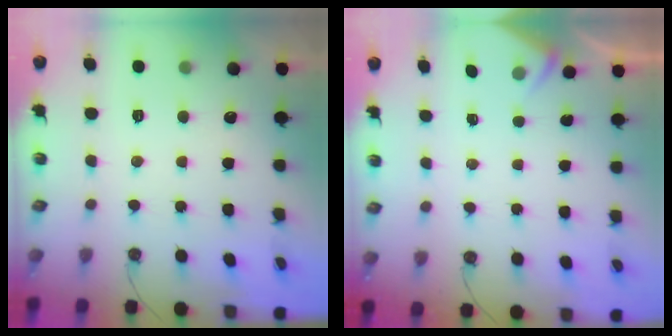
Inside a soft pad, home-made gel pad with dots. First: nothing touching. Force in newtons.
{"total": 2.6, "press": 2.6, "slide": 0.4}